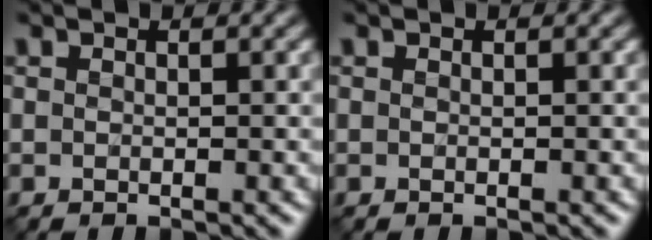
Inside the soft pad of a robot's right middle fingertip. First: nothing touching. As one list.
[{"total": 0.0}]